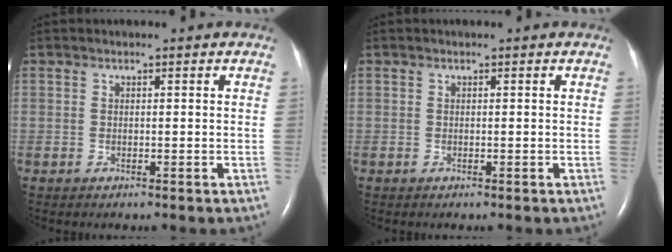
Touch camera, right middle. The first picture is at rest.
{"total": 0.0}